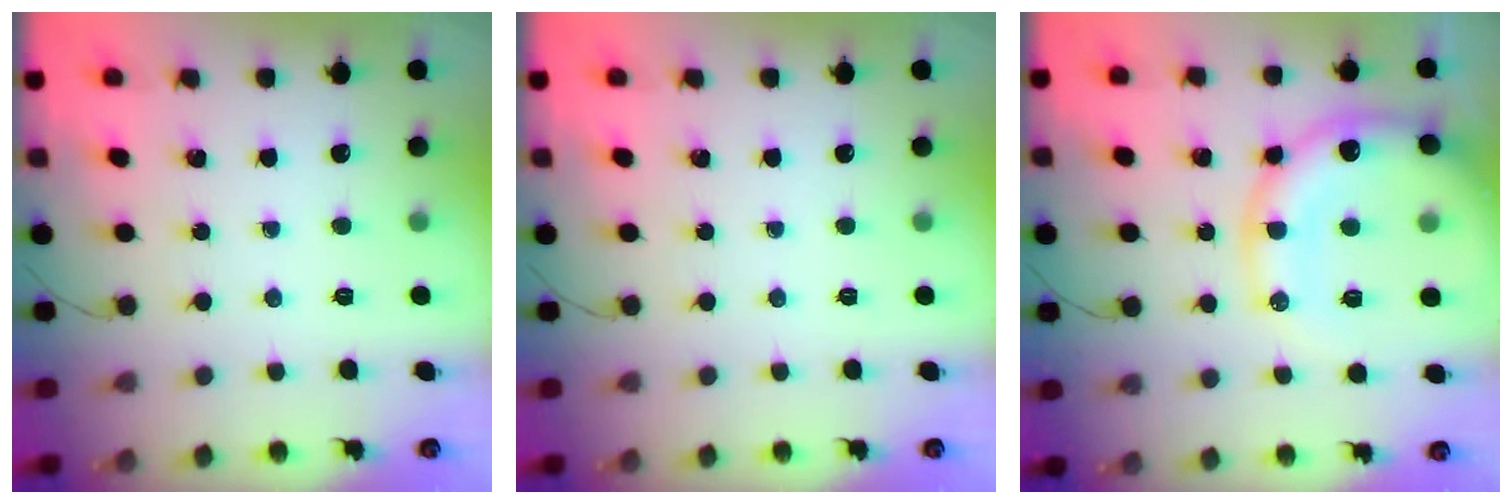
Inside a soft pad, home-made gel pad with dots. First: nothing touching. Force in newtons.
{"total": 0.0}
{"total": 19.2, "press": 18.8, "slide": 3.6}